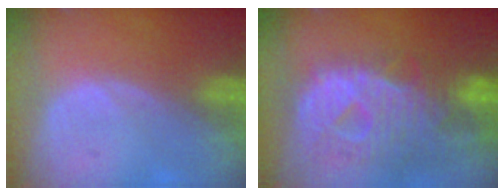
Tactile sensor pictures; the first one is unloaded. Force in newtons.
{"total": 12.8, "press": 11.0, "slide": 6.7}